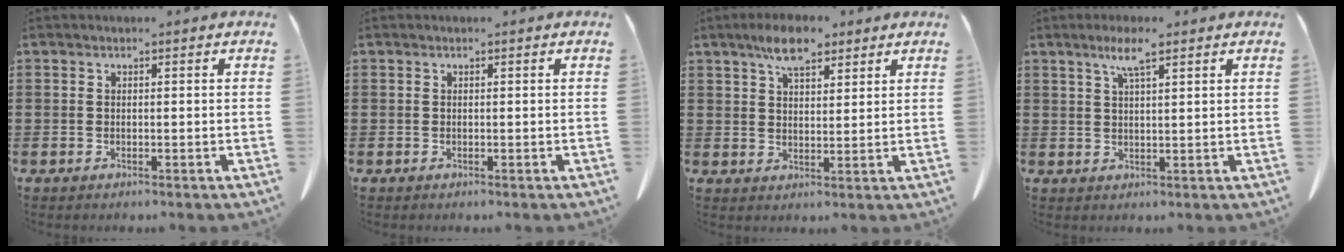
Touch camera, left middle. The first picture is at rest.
{"total": 0.0}
{"total": 6.8, "force": [4.9, 2.7, 4.0], "torque": [-0.081, -0.003, 0.088]}
{"total": 4.4, "force": [2.7, 0.6, 3.3], "torque": [-0.072, 0.007, 0.046]}